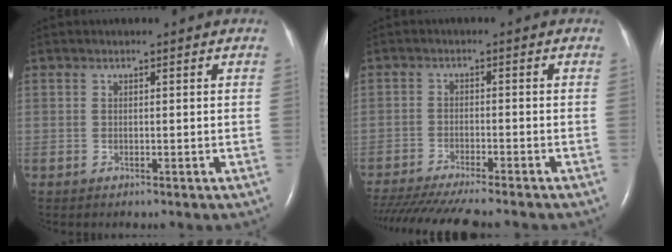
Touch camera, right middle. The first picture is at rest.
{"total": 14.8, "force": [-13.0, 1.0, 7.0], "torque": [-0.116, -0.036, -0.197]}